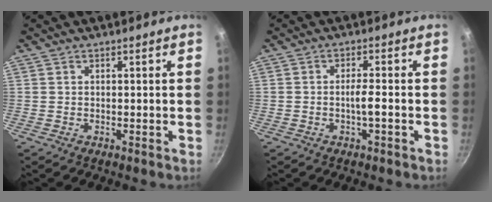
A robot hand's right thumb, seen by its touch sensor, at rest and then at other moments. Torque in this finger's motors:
{"motor_torque": [3.37, 1.64, 1.45, -1.32, 0.63]}